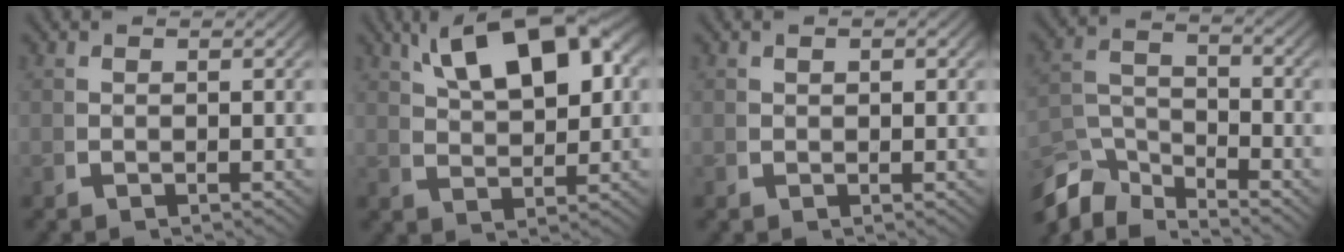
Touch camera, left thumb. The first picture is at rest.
{"total": 10.5, "force": [4.0, 5.7, 7.9], "torque": [-0.110, 0.010, 0.069]}
{"total": 0.8, "force": [0.4, 0.6, 0.4], "torque": [-0.006, -0.003, 0.009]}
{"total": 6.5, "force": [-4.0, 3.7, 3.7], "torque": [-0.059, -0.021, -0.066]}